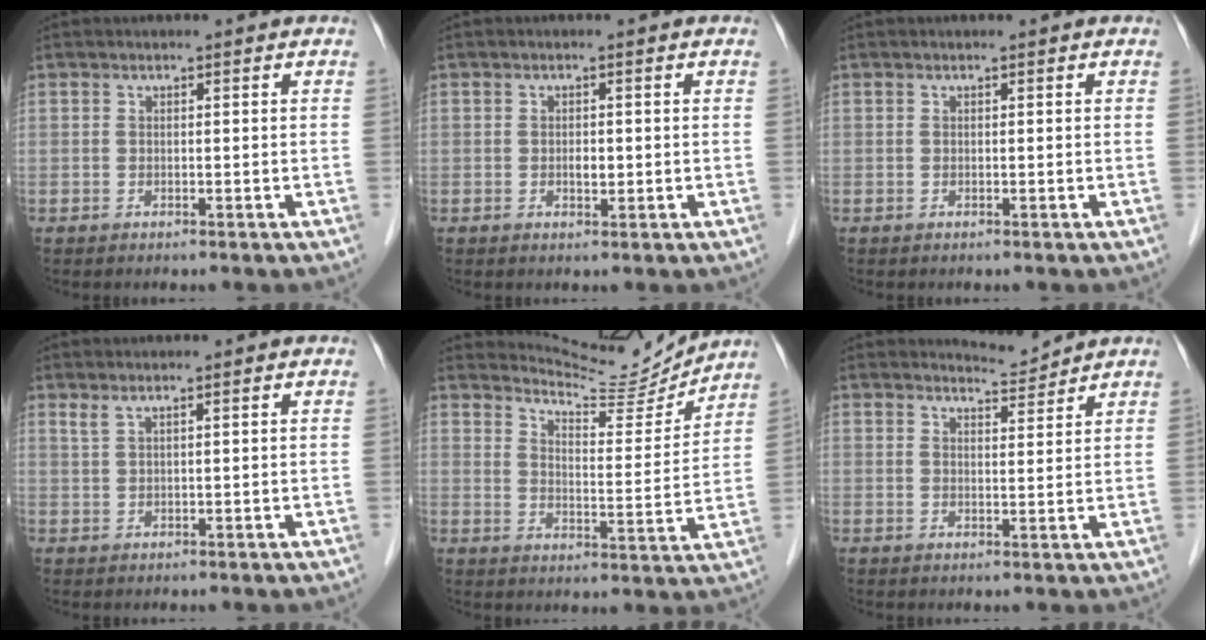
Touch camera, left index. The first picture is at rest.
{"total": 1.4, "force": [-0.3, 0.7, 1.1], "torque": [-0.019, -0.003, -0.004]}
{"total": 0.0}
{"total": 1.3, "force": [1.0, 0.0, 0.8], "torque": [-0.024, 0.007, 0.025]}
{"total": 10.5, "force": [10.5, 0.3, 0.5], "torque": [-0.017, -0.021, 0.152]}
{"total": 2.2, "force": [2.1, -0.4, -0.5], "torque": [-0.002, -0.010, 0.040]}